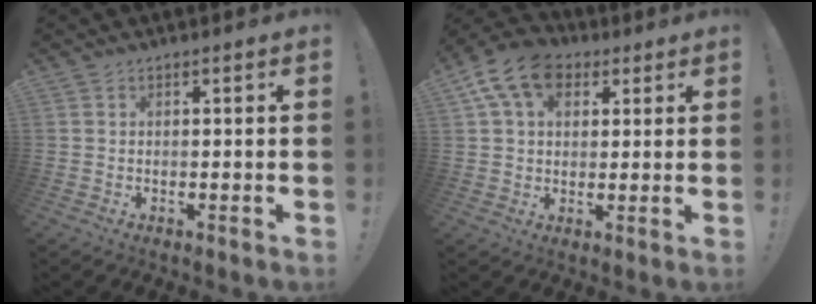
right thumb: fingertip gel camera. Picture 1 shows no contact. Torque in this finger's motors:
{"motor_torque": [-0.35, 1.23, 0.35, -0.11, 0.04]}